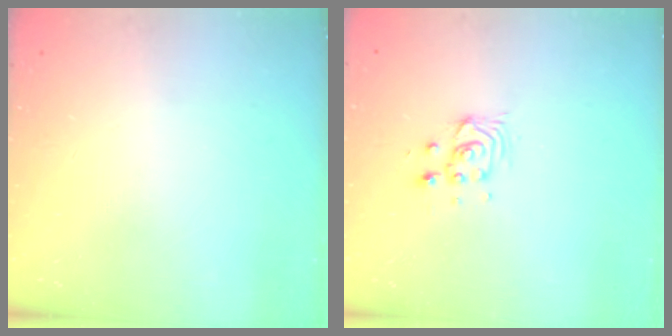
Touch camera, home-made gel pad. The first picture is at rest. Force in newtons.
{"total": 3.9, "press": 3.8, "slide": 0.6}